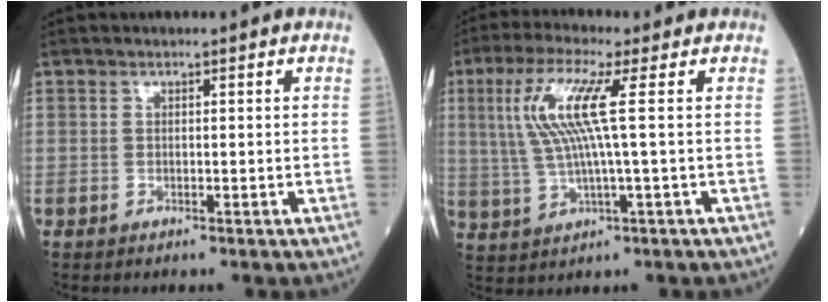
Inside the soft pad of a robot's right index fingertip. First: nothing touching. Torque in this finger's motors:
{"motor_torque": [0.47, 0.29, 0.67, 0.21]}